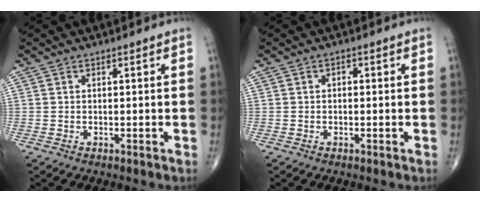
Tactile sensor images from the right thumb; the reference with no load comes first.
{"total": 0.8, "force": [0.0, 0.6, 0.5], "torque": [-0.003, 0.002, -0.005]}